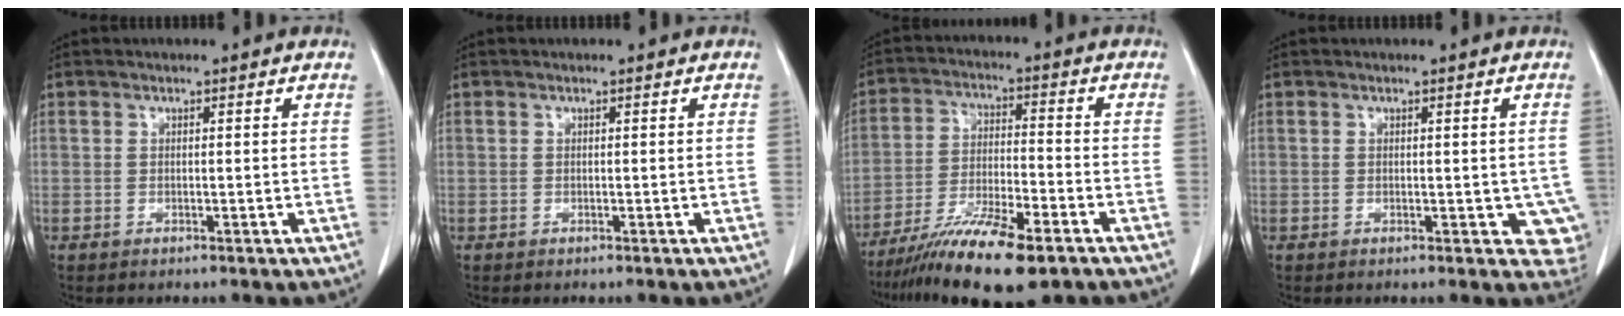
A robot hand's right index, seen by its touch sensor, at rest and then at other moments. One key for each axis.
{"total": 0.0}
{"total": 14.0, "fx": -9.7, "fy": 2.3, "fz": 9.8, "tx": -0.182, "ty": -0.032, "tz": -0.168}
{"total": 4.2, "fx": -0.7, "fy": 2.4, "fz": 3.5, "tx": -0.014, "ty": -0.001, "tz": -0.006}